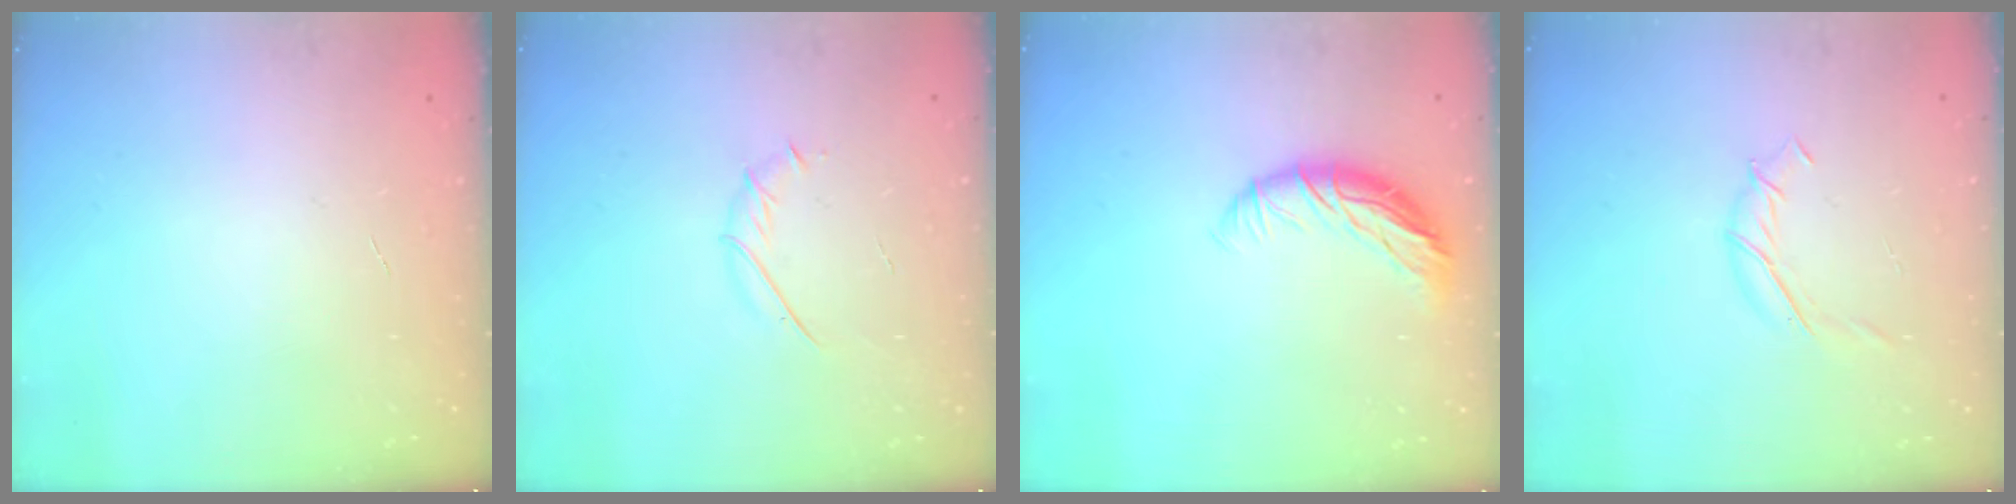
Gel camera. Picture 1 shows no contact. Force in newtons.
{"total": 2.7, "press": 2.6, "slide": 0.8}
{"total": 9.5, "press": 9.2, "slide": 2.2}
{"total": 6.7, "press": 6.7, "slide": 0.7}